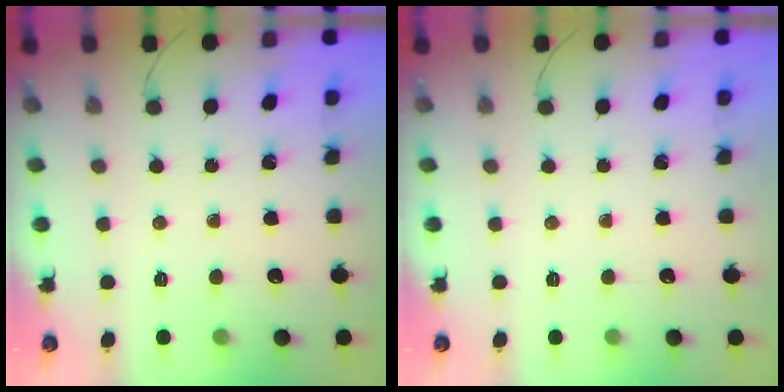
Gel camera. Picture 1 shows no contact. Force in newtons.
{"total": 0.0}